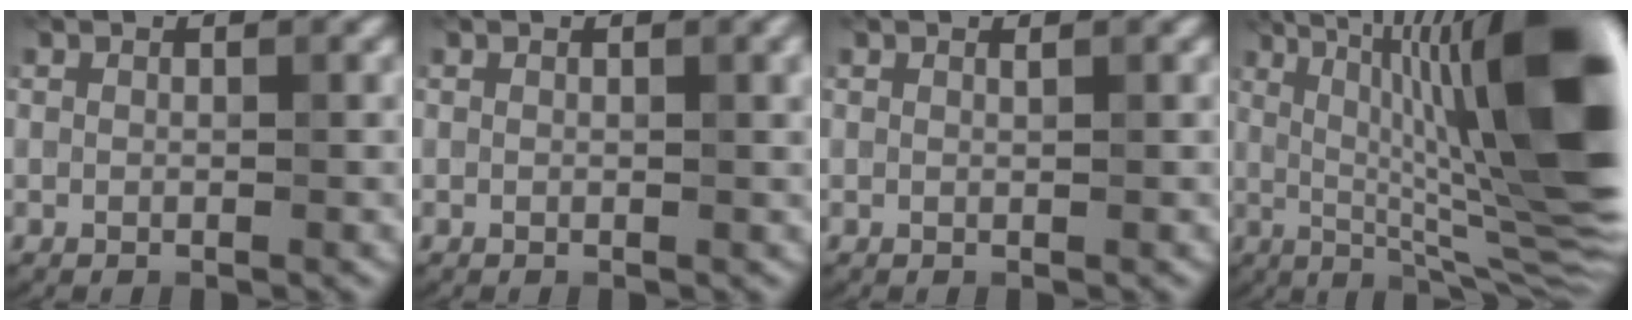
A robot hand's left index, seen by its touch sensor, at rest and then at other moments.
{"total": 1.8, "force": [0.6, 0.7, 1.6], "torque": [-0.012, 0.005, 0.012]}
{"total": 0.0}
{"total": 17.0, "force": [2.2, 3.6, 16.4], "torque": [-0.231, 0.023, 0.048]}